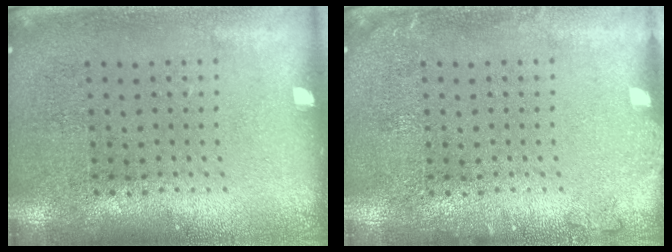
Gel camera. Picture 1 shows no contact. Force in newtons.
{"total": 0.9, "press": 0.8, "slide": 0.2}